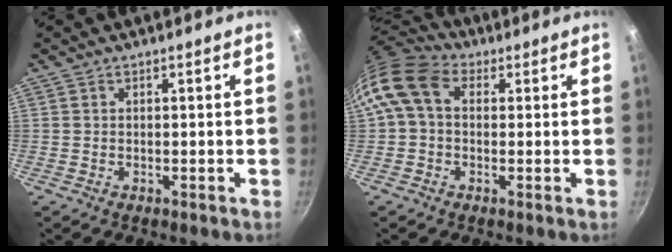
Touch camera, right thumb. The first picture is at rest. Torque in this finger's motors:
{"motor_torque": [0.86, 1.15, 0.66, -0.62, 0.26]}